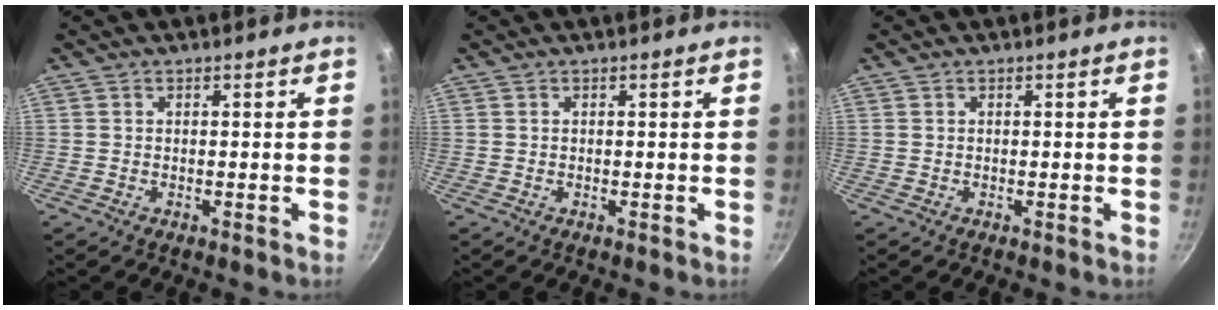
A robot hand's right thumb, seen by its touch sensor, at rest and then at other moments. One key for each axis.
{"total": 0.0}
{"total": 0.0}